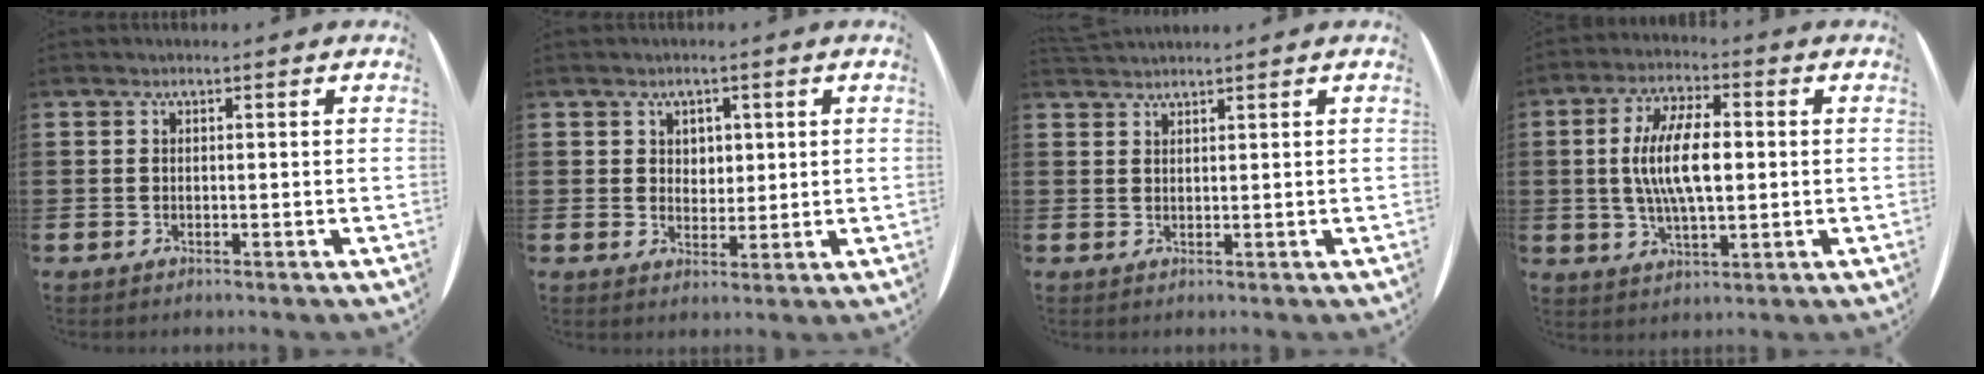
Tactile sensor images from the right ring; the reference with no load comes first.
{"total": 7.3, "force": [3.2, 6.4, 1.5], "torque": [-0.062, -0.035, 0.055]}
{"total": 1.4, "force": [1.4, -0.3, -0.3], "torque": [0.006, 0.000, 0.027]}
{"total": 8.8, "force": [0.5, 3.5, 8.1], "torque": [-0.172, 0.008, 0.002]}